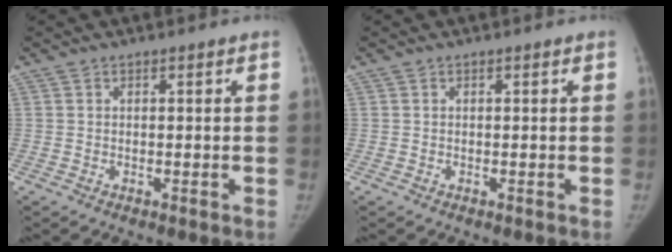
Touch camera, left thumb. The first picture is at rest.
{"total": 0.0}